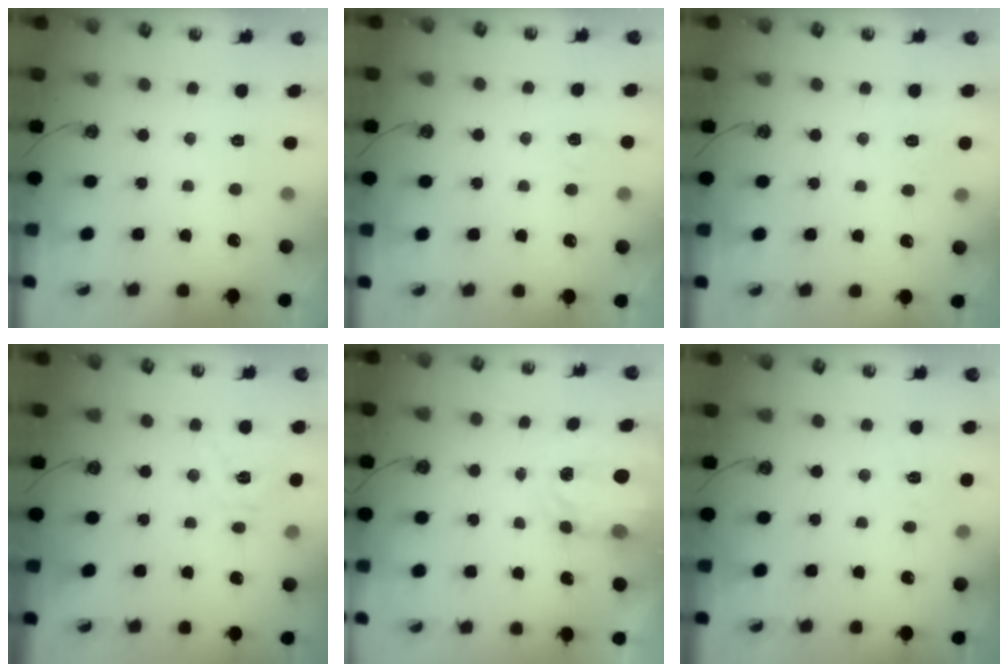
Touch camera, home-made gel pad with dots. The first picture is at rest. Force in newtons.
{"total": 4.9, "press": 4.8, "slide": 0.7}
{"total": 6.5, "press": 6.4, "slide": 0.7}
{"total": 11.1, "press": 11.0, "slide": 1.5}
{"total": 4.9, "press": 4.9, "slide": 0.1}
{"total": 5.3, "press": 5.2, "slide": 0.7}